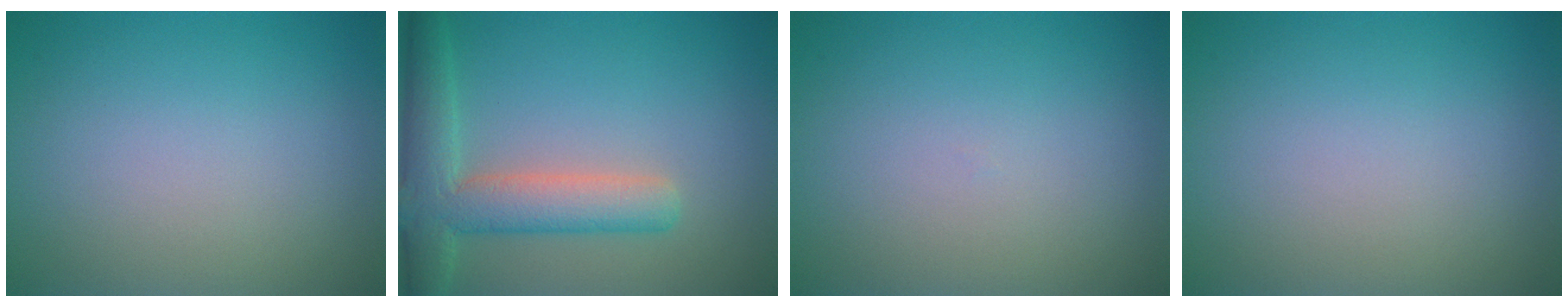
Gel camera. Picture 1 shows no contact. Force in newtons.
{"total": 6.0, "press": 6.0, "slide": 0.4}
{"total": 0.0}
{"total": 0.0}